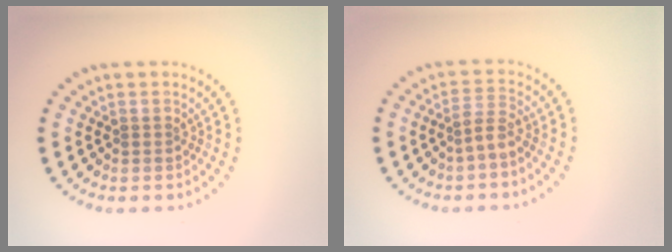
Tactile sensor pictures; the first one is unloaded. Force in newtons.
{"total": 1.9, "press": 1.3, "slide": 1.4}